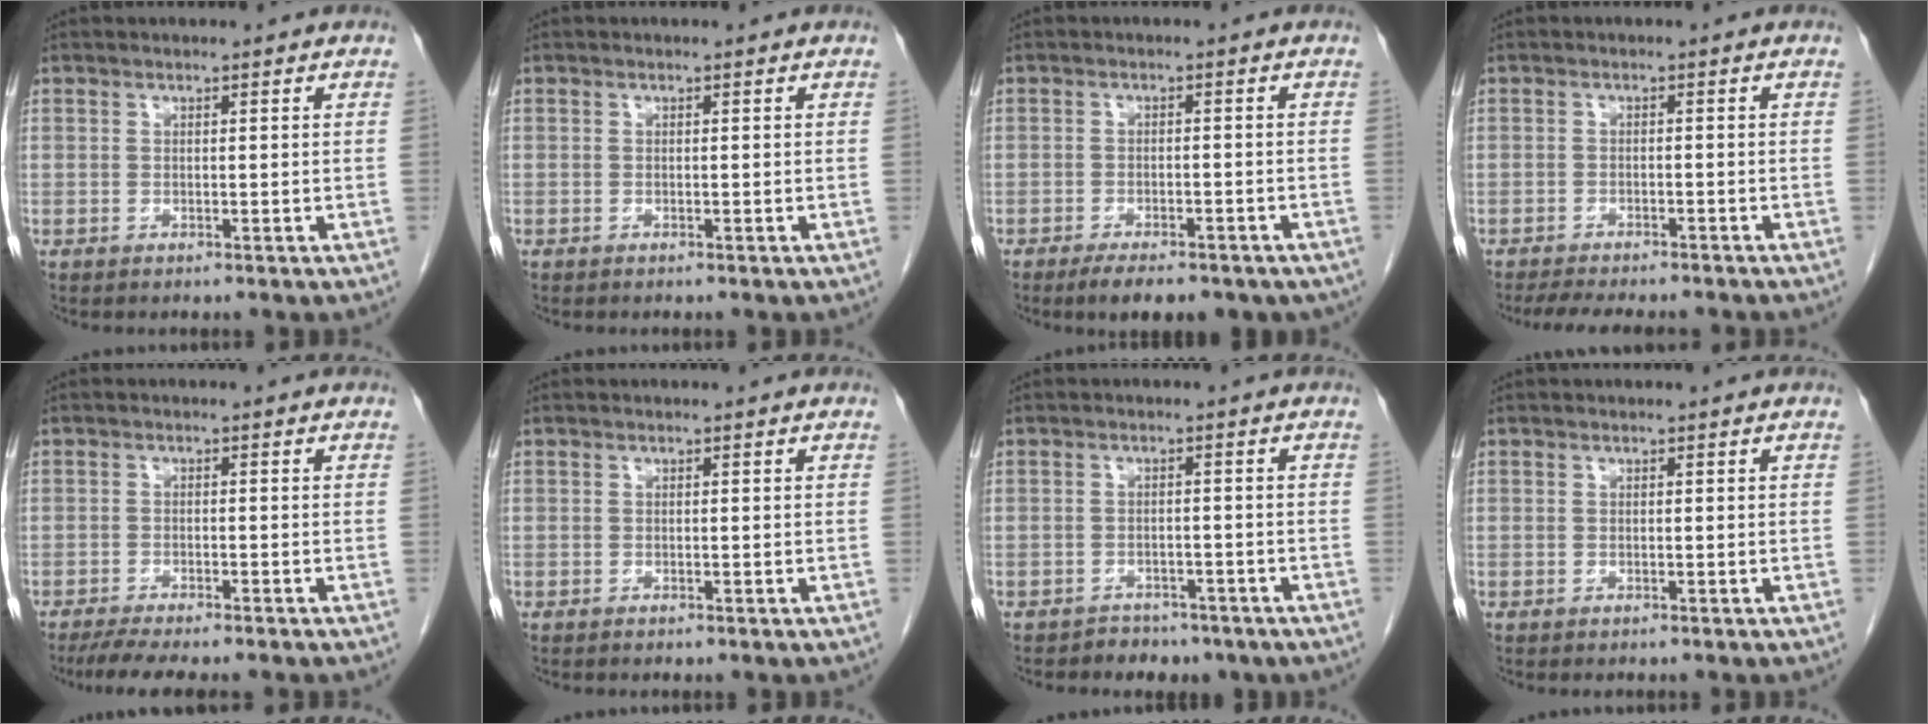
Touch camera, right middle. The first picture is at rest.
{"total": 0.0}
{"total": 9.7, "force": [-7.2, 3.7, 5.4], "torque": [-0.060, 0.000, -0.092]}
{"total": 8.9, "force": [-7.8, 2.0, 3.7], "torque": [-0.053, -0.009, -0.108]}
{"total": 6.8, "force": [-5.7, 0.6, 3.6], "torque": [-0.050, -0.012, -0.089]}
{"total": 0.0}
{"total": 4.6, "force": [-3.6, 2.8, 0.5], "torque": [-0.008, 0.011, -0.044]}
{"total": 0.0}